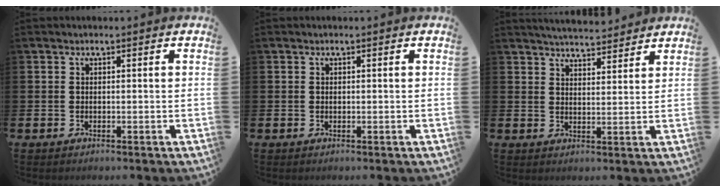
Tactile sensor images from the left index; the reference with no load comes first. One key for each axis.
{"total": 0.0}
{"total": 5.0, "fx": 5.0, "fy": 0.6, "fz": 0.3, "tx": -0.014, "ty": -0.025, "tz": 0.091}